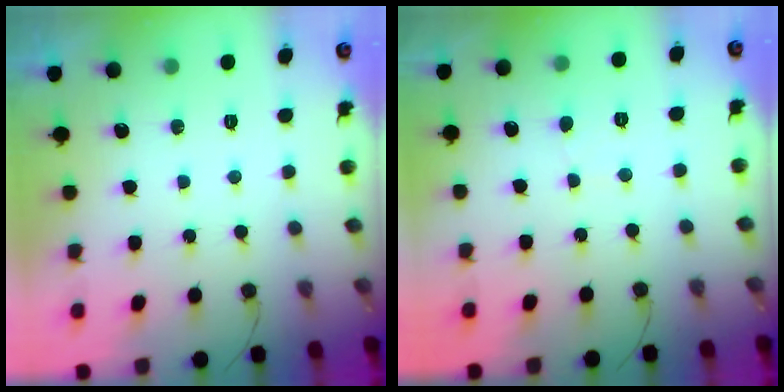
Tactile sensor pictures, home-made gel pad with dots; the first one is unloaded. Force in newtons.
{"total": 2.1, "press": 2.1, "slide": 0.2}